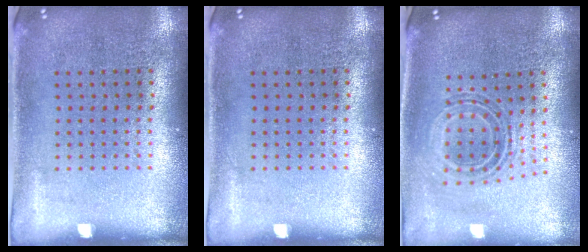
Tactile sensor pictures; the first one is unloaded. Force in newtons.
{"total": 0.0}
{"total": 0.7, "press": 0.7, "slide": 0.2}